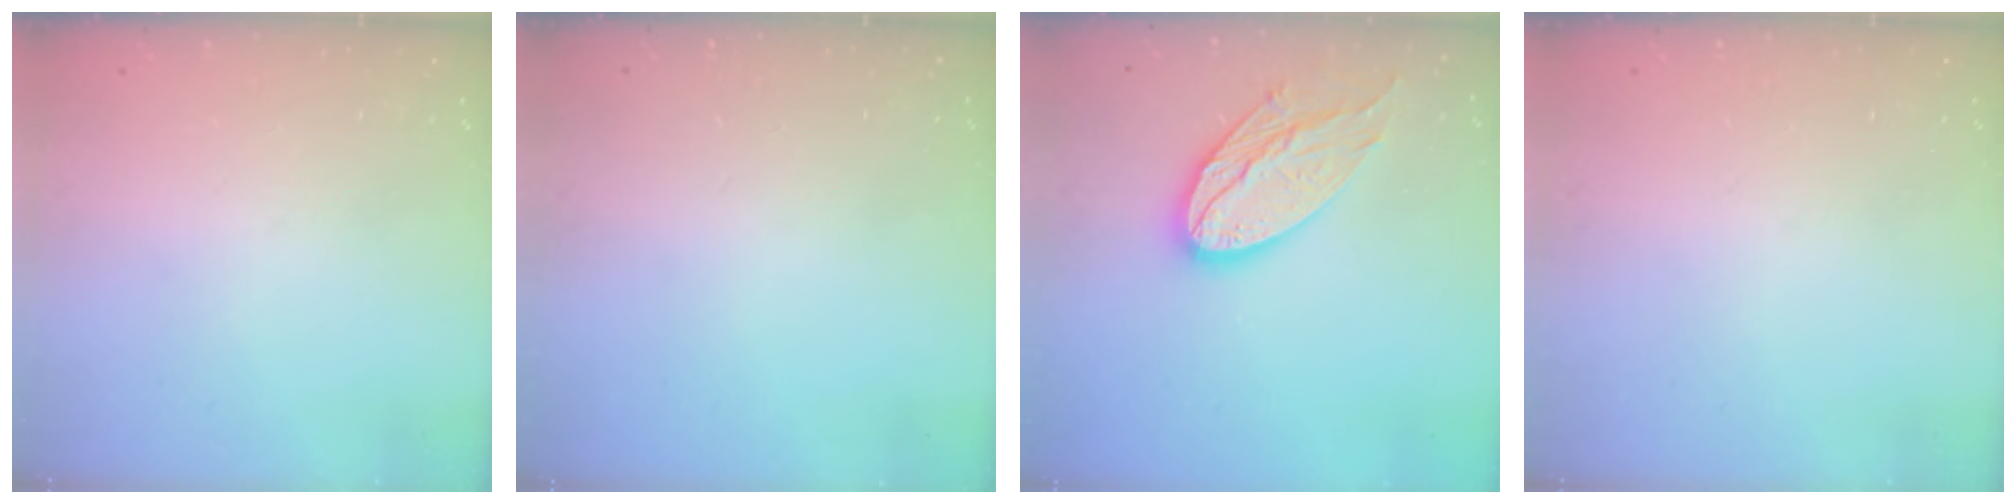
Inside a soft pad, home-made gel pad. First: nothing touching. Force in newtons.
{"total": 0.0}
{"total": 15.5, "press": 15.4, "slide": 1.1}
{"total": 0.0}